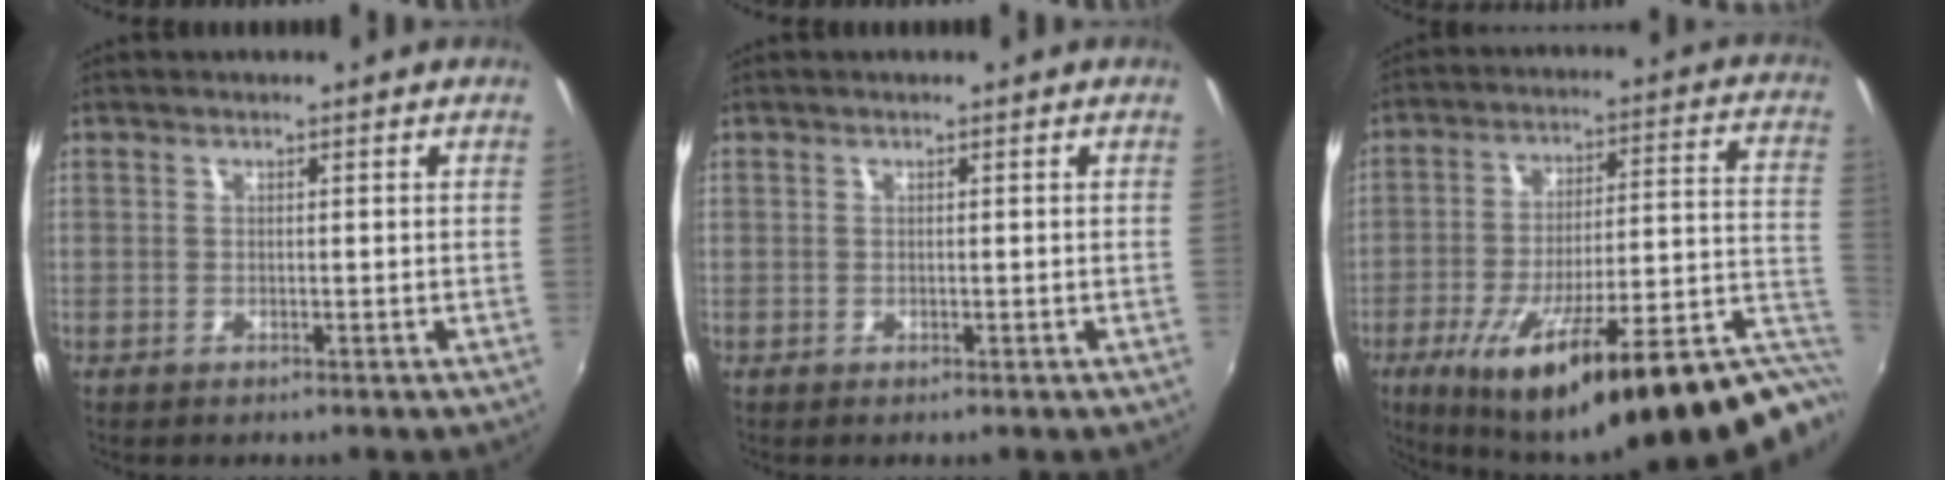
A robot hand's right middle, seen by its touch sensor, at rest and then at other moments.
{"total": 0.0}
{"total": 28.4, "force": [-15.1, 5.1, 23.5], "torque": [-0.340, -0.042, -0.220]}